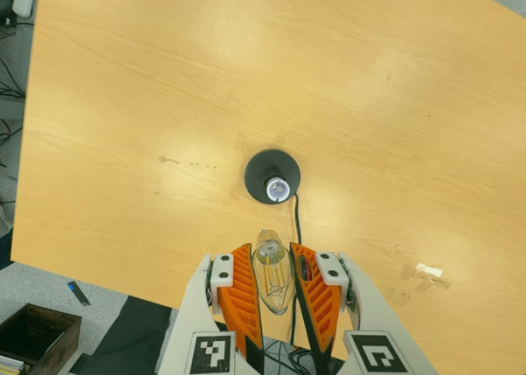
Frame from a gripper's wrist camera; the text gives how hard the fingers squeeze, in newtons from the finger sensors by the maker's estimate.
{"total": 13.2, "left": 13.5, "right": 12.8}